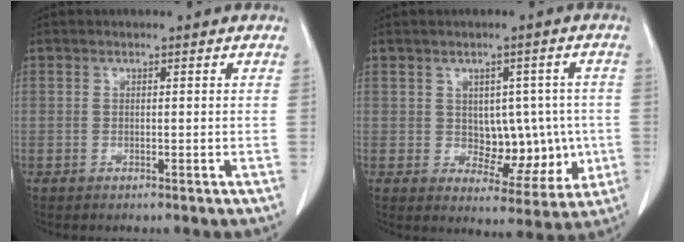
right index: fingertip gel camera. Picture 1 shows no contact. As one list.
[{"total": 8.4, "force": [-0.2, 5.4, 6.4], "torque": [-0.062, 0.014, 0.016]}]